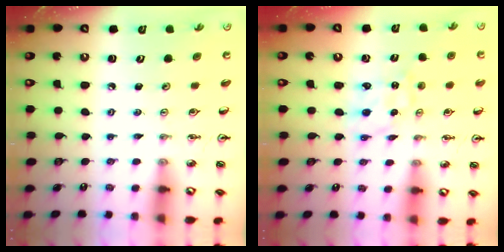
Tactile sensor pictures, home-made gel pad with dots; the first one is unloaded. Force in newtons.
{"total": 1.5, "press": 1.5, "slide": 0.1}